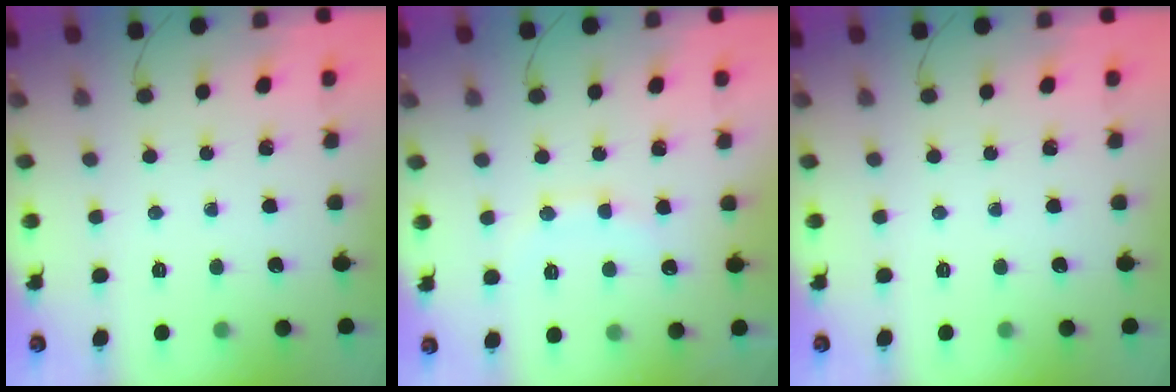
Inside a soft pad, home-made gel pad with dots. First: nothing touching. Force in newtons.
{"total": 9.3, "press": 9.3, "slide": 0.7}
{"total": 0.0}